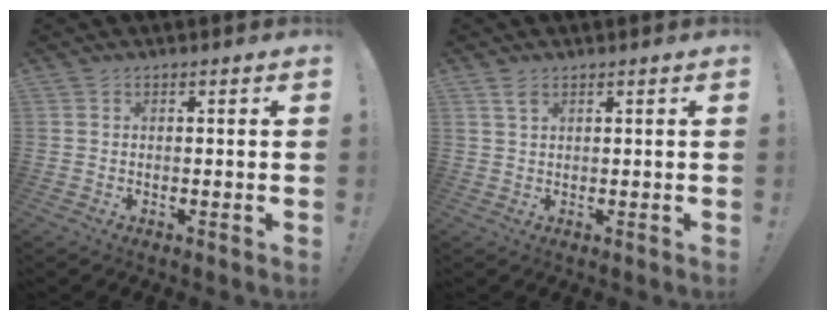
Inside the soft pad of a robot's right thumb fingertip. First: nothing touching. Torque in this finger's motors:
{"motor_torque": [0.21, -0.46, -0.24, 0.16, 0.02]}